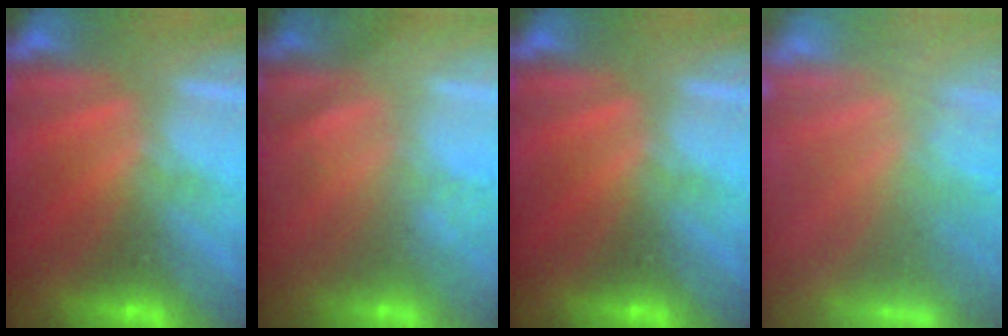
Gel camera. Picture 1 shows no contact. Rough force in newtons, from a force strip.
{"total": 3.2}
{"total": 0.0}
{"total": 7.0}